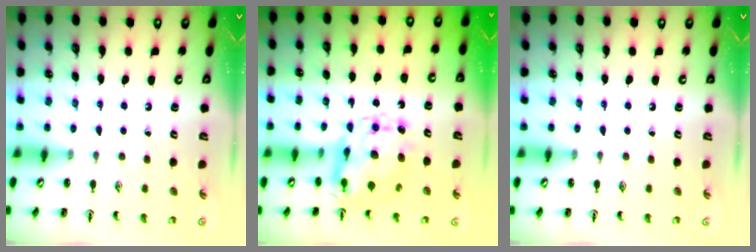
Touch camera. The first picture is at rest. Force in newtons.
{"total": 11.2, "press": 11.1, "slide": 1.2}
{"total": 0.0}